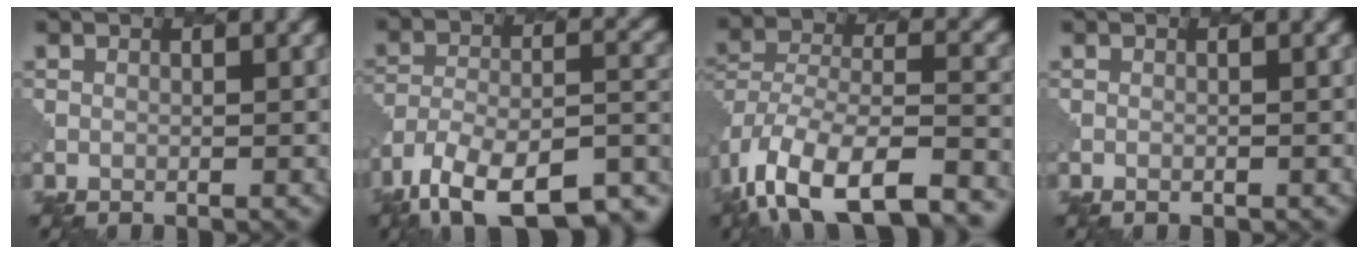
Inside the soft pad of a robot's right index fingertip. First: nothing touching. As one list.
[{"total": 14.3, "force": [-11.1, 5.2, 7.4], "torque": [-0.147, -0.014, -0.161]}, {"total": 15.1, "force": [-10.0, 6.9, 8.9], "torque": [-0.183, -0.024, -0.139]}, {"total": 0.6, "force": [-0.4, 0.4, 0.2], "torque": [0.001, 0.002, 0.000]}]